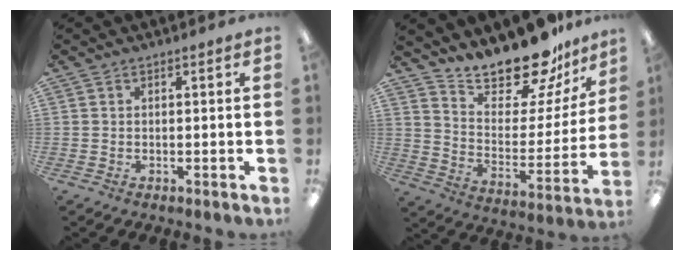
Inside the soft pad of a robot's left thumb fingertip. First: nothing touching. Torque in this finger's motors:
{"motor_torque": [0.07, 0.47, 1.40, -1.37, 0.16]}